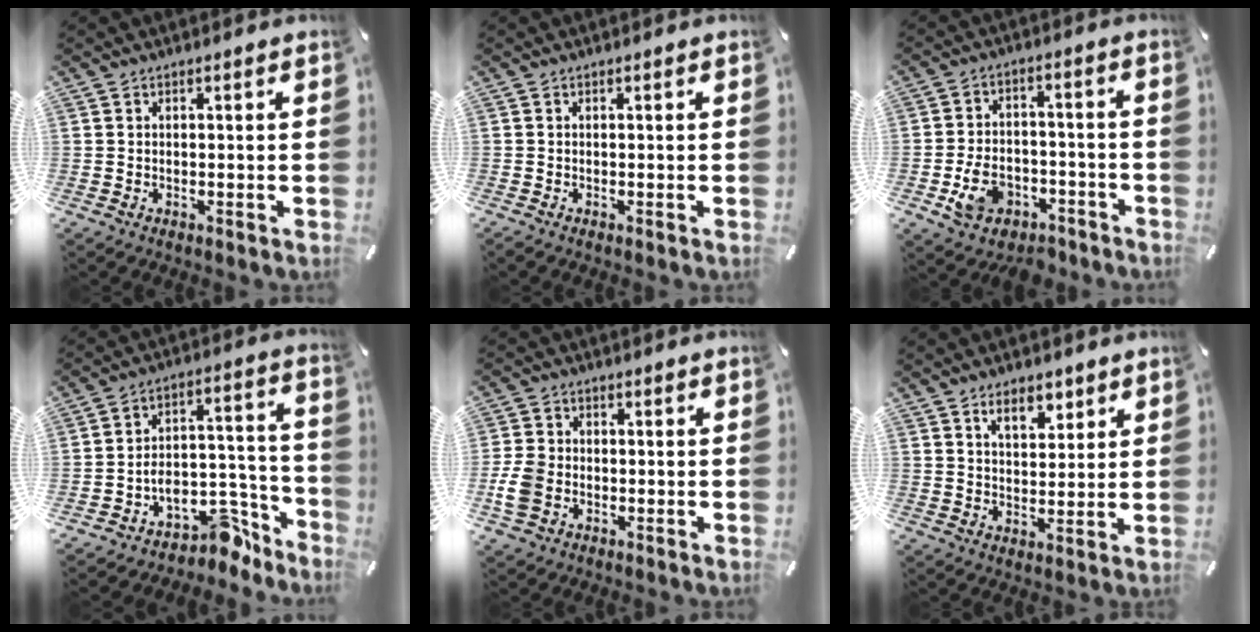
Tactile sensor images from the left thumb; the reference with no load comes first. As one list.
[{"total": 0.0}, {"total": 8.8, "force": [-4.6, 6.1, 4.3], "torque": [-0.089, 0.032, -0.079]}, {"total": 10.5, "force": [-6.1, 7.4, 4.3], "torque": [-0.021, 0.007, -0.100]}, {"total": 6.7, "force": [-1.9, 5.4, 3.5], "torque": [-0.091, 0.008, -0.036]}, {"total": 6.8, "force": [4.3, 3.9, 3.6], "torque": [-0.043, -0.016, 0.072]}]